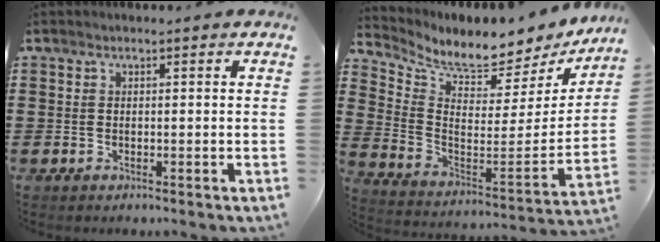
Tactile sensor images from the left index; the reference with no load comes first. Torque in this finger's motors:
{"motor_torque": [2.14, 0.00, 0.15, 0.03]}